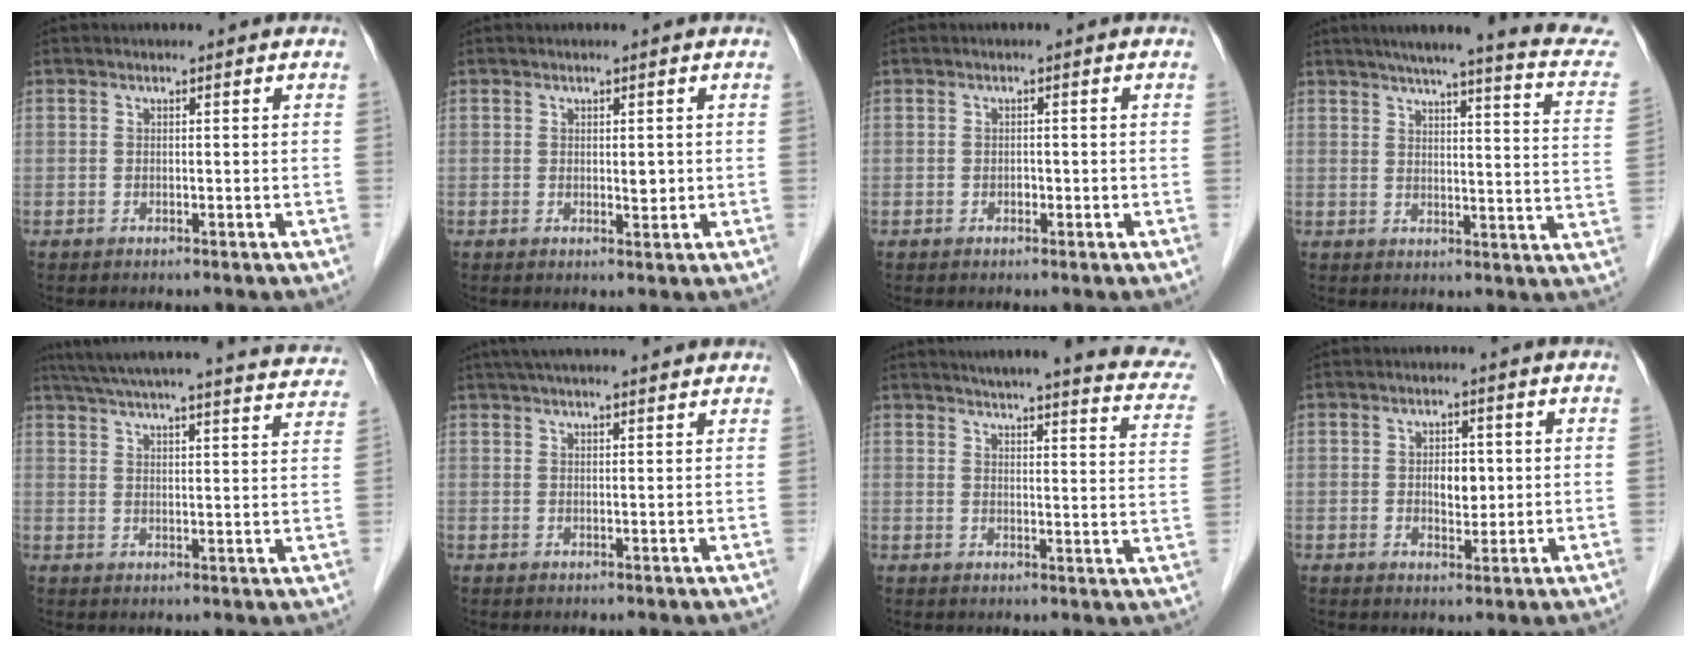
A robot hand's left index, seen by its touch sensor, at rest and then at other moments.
{"total": 1.4, "force": [0.1, 0.7, 1.2], "torque": [-0.015, -0.003, 0.004]}
{"total": 0.8, "force": [-0.3, 0.5, 0.5], "torque": [-0.009, 0.002, -0.005]}
{"total": 19.1, "force": [16.1, 0.9, 10.2], "torque": [-0.134, -0.028, 0.178]}
{"total": 27.6, "force": [25.1, 2.1, 11.2], "torque": [-0.175, -0.035, 0.302]}
{"total": 12.7, "force": [11.2, 1.4, 6.0], "torque": [-0.093, 0.042, 0.150]}
{"total": 20.5, "force": [17.8, 2.1, 10.0], "torque": [-0.124, -0.030, 0.196]}
{"total": 3.7, "force": [0.2, 2.2, 2.9], "torque": [-0.045, 0.004, 0.009]}